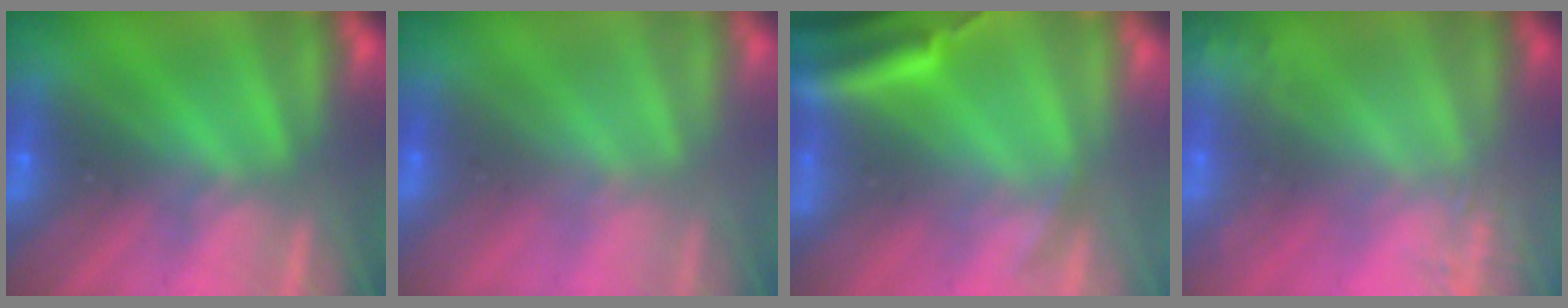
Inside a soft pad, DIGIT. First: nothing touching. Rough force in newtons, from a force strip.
{"total": 2.9}
{"total": 3.6}
{"total": 2.4}